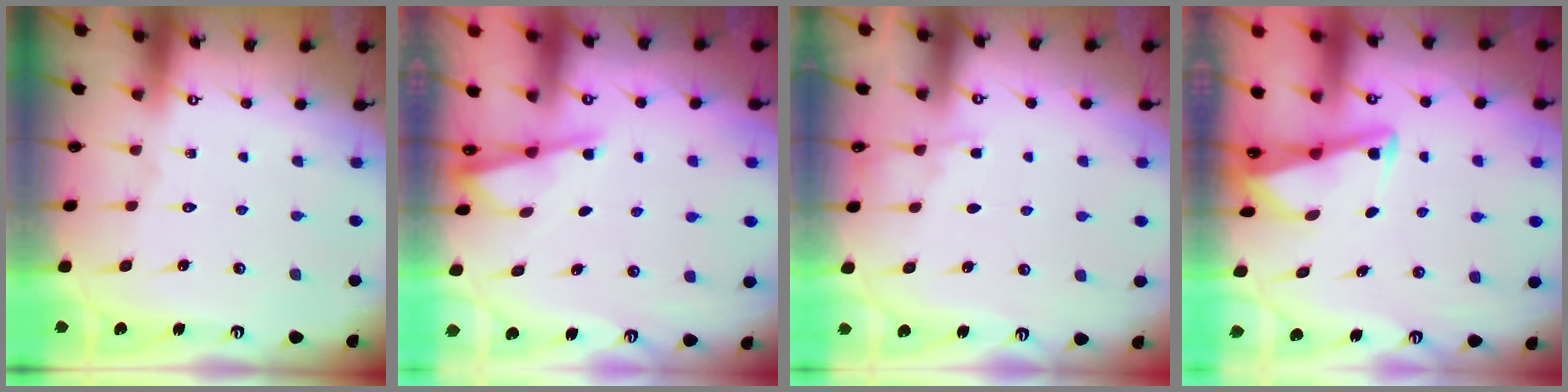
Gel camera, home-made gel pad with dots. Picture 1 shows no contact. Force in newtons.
{"total": 2.0, "press": 2.0, "slide": 0.4}
{"total": 2.2, "press": 2.2, "slide": 0.4}
{"total": 2.9, "press": 2.8, "slide": 0.4}